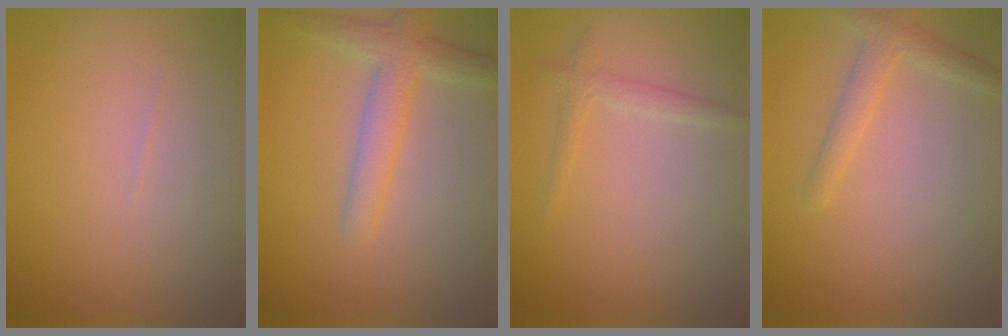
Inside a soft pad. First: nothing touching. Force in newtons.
{"total": 3.5, "press": 3.5, "slide": 0.2}
{"total": 1.3, "press": 1.3, "slide": 0.0}
{"total": 2.2, "press": 2.2, "slide": 0.0}